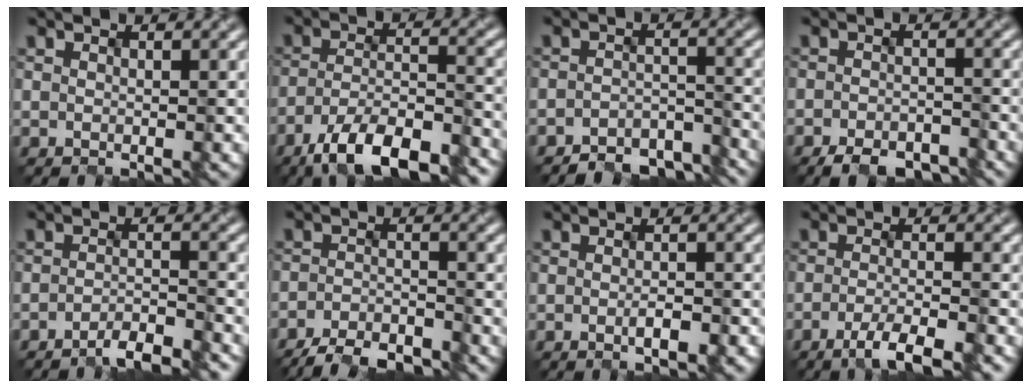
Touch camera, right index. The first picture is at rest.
{"total": 9.7, "force": [-7.0, 2.9, 6.1], "torque": [-0.100, -0.007, -0.118]}
{"total": 4.4, "force": [-4.2, 1.1, 0.6], "torque": [-0.004, -0.005, -0.062]}
{"total": 3.7, "force": [-3.2, 1.2, 1.4], "torque": [-0.016, -0.004, -0.049]}
{"total": 3.4, "force": [-2.9, 0.5, 1.6], "torque": [-0.024, 0.002, -0.057]}
{"total": 5.0, "force": [-4.6, 0.9, 1.9], "torque": [-0.029, -0.004, -0.082]}
{"total": 2.1, "force": [-1.0, 0.5, 1.8], "torque": [-0.030, -0.004, -0.012]}
{"total": 3.7, "force": [-2.4, 0.5, 2.8], "torque": [-0.045, -0.004, -0.048]}